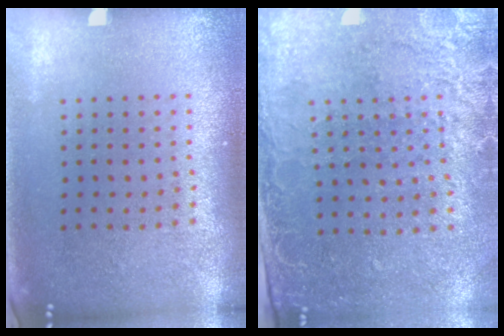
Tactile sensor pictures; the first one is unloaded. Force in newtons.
{"total": 2.5, "press": 2.2, "slide": 1.3}